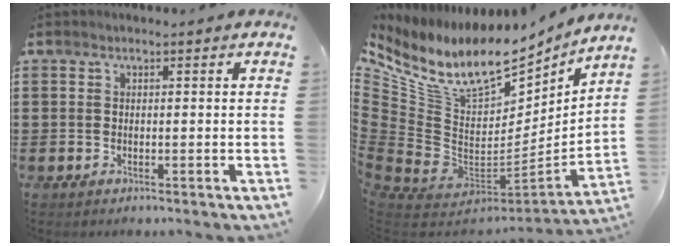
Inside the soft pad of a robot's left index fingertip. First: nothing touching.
{"total": 14.1, "force": [9.2, 6.4, 8.4], "torque": [-0.205, -0.074, 0.156]}